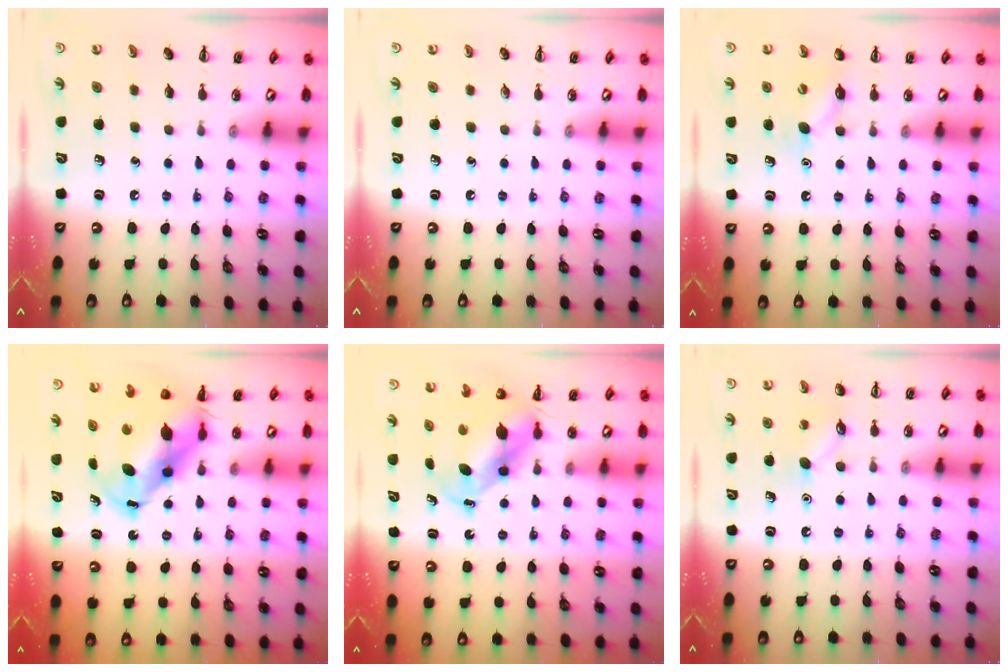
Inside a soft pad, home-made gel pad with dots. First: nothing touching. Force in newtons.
{"total": 0.0}
{"total": 7.3, "press": 7.1, "slide": 1.5}
{"total": 8.2, "press": 7.9, "slide": 2.3}
{"total": 5.4, "press": 5.2, "slide": 1.1}
{"total": 7.1, "press": 7.1, "slide": 1.1}